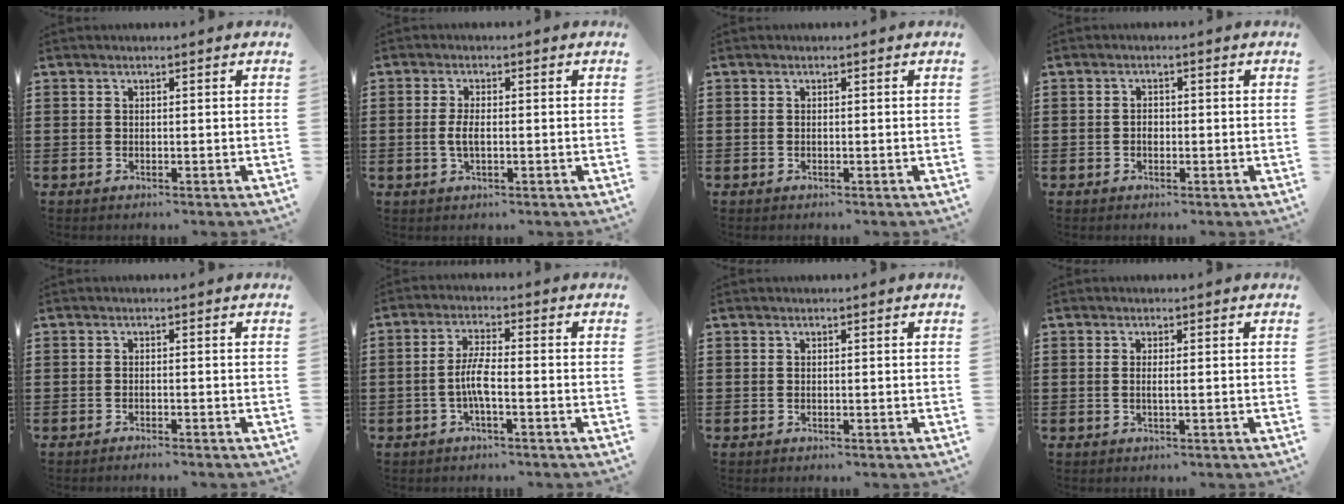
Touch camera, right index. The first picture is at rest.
{"total": 2.7, "force": [-0.3, 1.0, 2.5], "torque": [-0.063, -0.006, -0.009]}
{"total": 0.0}
{"total": 1.4, "force": [-0.2, 0.9, 1.0], "torque": [-0.022, 0.004, -0.005]}
{"total": 0.8, "force": [-0.7, -0.3, 0.1], "torque": [-0.001, 0.002, -0.013]}
{"total": 4.6, "force": [-1.4, 0.9, 4.3], "torque": [-0.099, -0.004, -0.033]}
{"total": 0.0}
{"total": 1.1, "force": [0.1, -0.2, 1.1], "torque": [-0.019, -0.002, 0.003]}